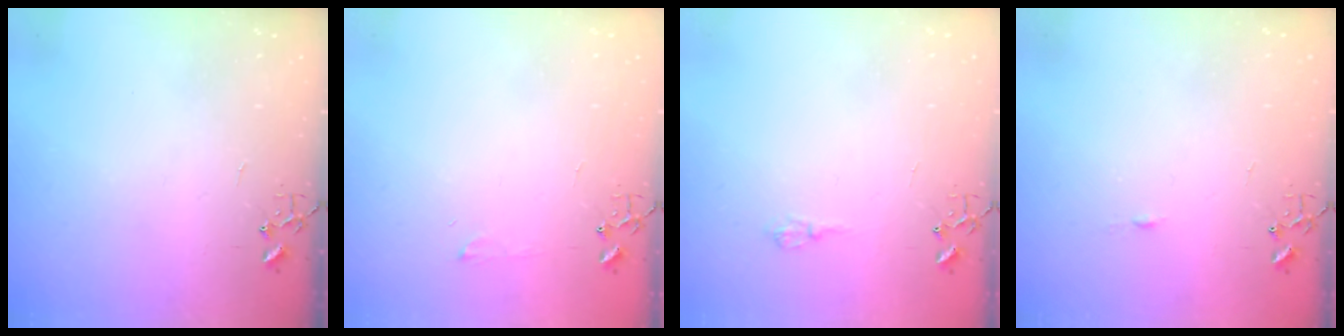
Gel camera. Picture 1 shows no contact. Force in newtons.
{"total": 4.2, "press": 4.2, "slide": 0.6}
{"total": 6.5, "press": 6.4, "slide": 0.8}
{"total": 3.3, "press": 3.3, "slide": 0.4}